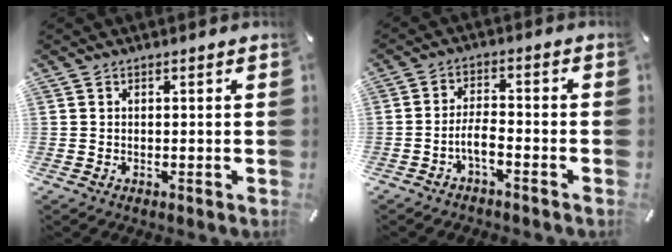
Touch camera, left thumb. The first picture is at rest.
{"total": 4.8, "force": [-2.9, 1.7, 3.5], "torque": [-0.065, 0.014, -0.052]}